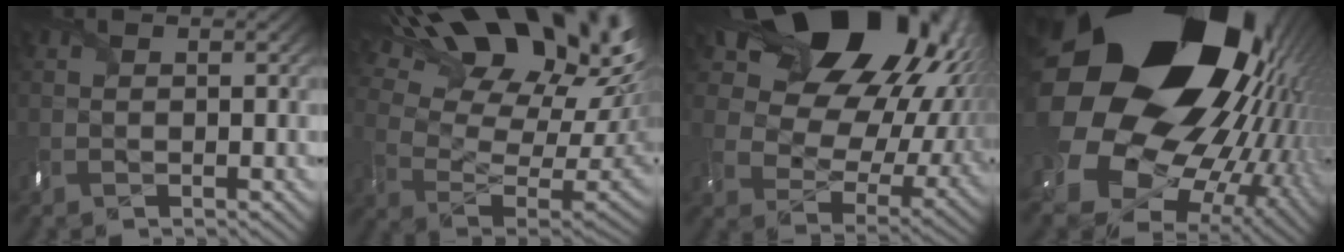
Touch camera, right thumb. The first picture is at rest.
{"total": 24.5, "force": [15.1, 11.0, 15.8], "torque": [-0.280, 0.076, 0.251]}
{"total": 23.7, "force": [10.8, 16.5, 13.1], "torque": [-0.258, 0.025, 0.214]}
{"total": 24.6, "force": [5.7, 18.1, 15.6], "torque": [-0.319, -0.076, 0.086]}